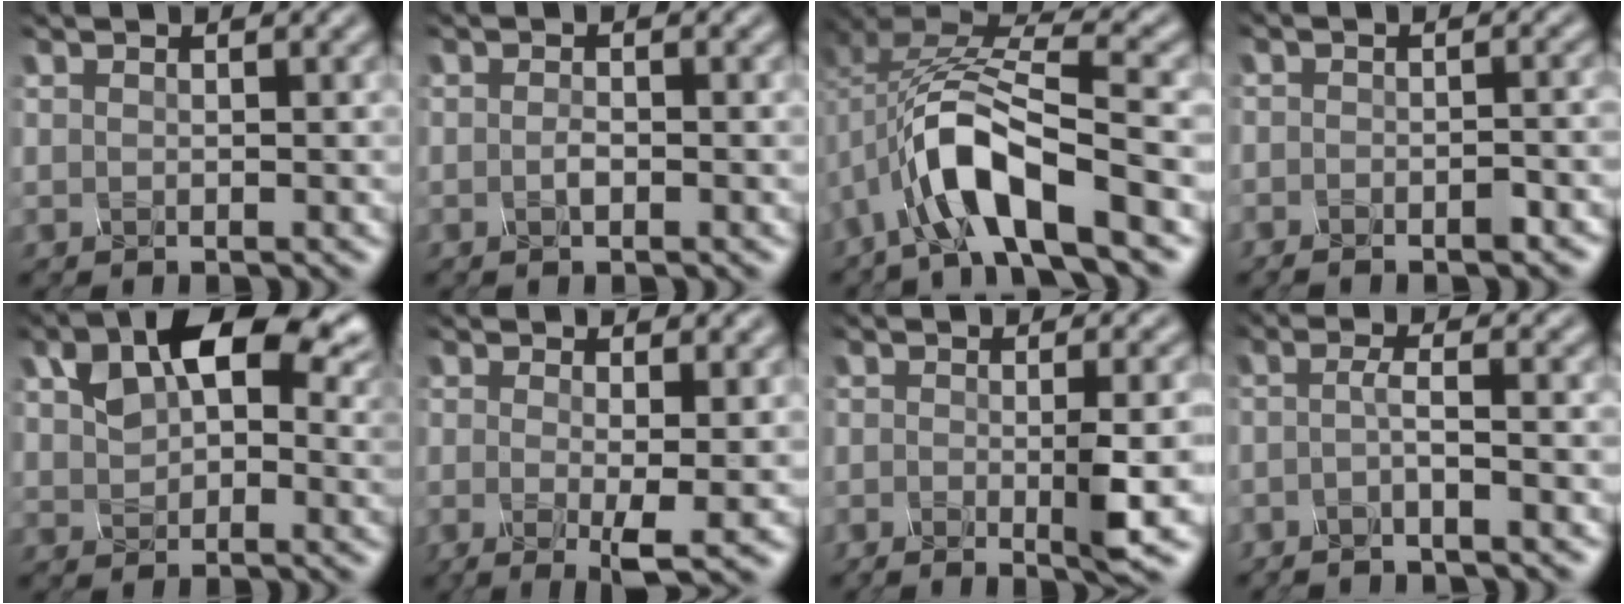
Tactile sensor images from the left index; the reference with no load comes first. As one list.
[{"total": 1.4, "force": [-1.3, -0.5, -0.1], "torque": [-0.019, 0.001, -0.001]}, {"total": 8.6, "force": [-4.2, 2.8, 6.9], "torque": [-0.161, 0.009, -0.058]}, {"total": 2.5, "force": [-2.5, -0.3, 0.3], "torque": [-0.017, -0.003, -0.020]}, {"total": 8.0, "force": [2.7, 4.7, 5.9], "torque": [-0.119, 0.016, 0.067]}, {"total": 3.6, "force": [-1.3, 0.1, 3.3], "torque": [-0.069, -0.010, -0.001]}, {"total": 3.9, "force": [-1.8, 0.1, 3.4], "torque": [-0.064, -0.009, -0.010]}, {"total": 2.4, "force": [-2.1, -0.2, 1.2], "torque": [-0.028, -0.002, -0.026]}]